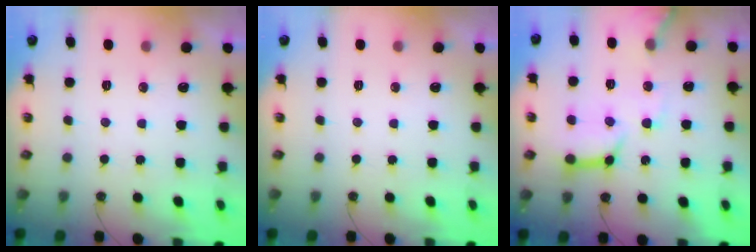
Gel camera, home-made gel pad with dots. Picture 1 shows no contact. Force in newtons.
{"total": 0.0}
{"total": 13.5, "press": 13.4, "slide": 1.6}